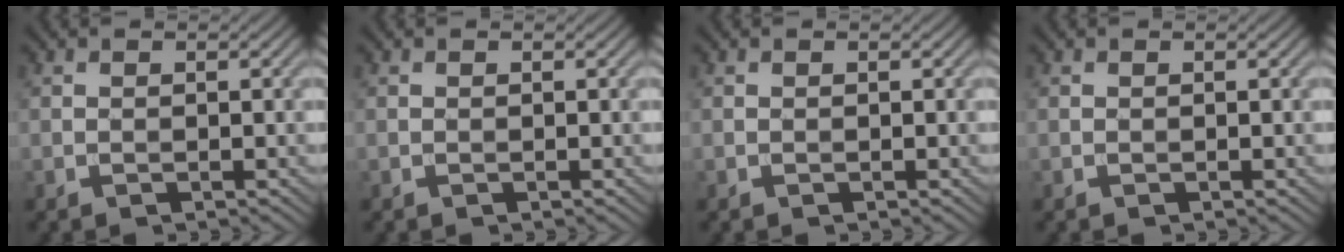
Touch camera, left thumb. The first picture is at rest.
{"total": 0.0}
{"total": 0.0}
{"total": 0.0}